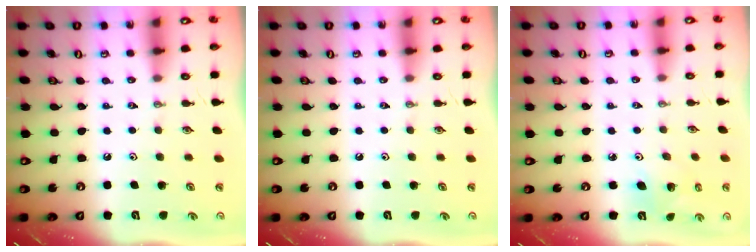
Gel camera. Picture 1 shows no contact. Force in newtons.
{"total": 0.0}
{"total": 3.5, "press": 3.5, "slide": 0.3}